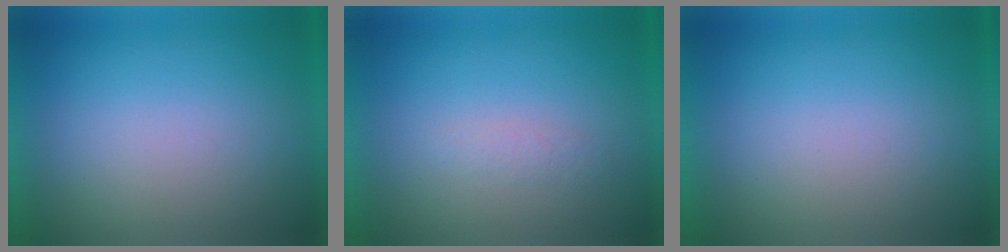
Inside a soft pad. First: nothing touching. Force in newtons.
{"total": 1.3}
{"total": 0.0}